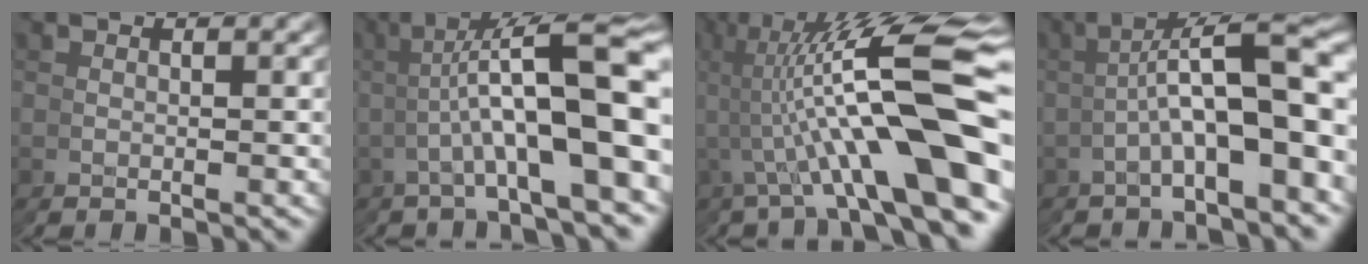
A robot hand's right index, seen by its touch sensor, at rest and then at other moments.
{"total": 11.3, "force": [1.8, 4.7, 10.1], "torque": [-0.138, 0.018, 0.021]}
{"total": 11.4, "force": [1.6, 4.1, 10.5], "torque": [-0.166, 0.014, 0.018]}
{"total": 8.6, "force": [0.0, 3.6, 7.8], "torque": [-0.106, 0.008, -0.001]}